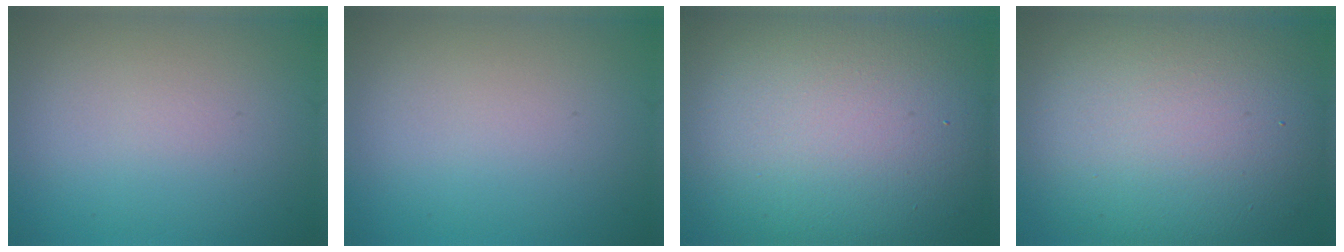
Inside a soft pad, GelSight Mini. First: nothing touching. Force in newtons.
{"total": 0.0}
{"total": 17.6, "press": 17.6, "slide": 0.7}
{"total": 14.9, "press": 14.9, "slide": 1.1}